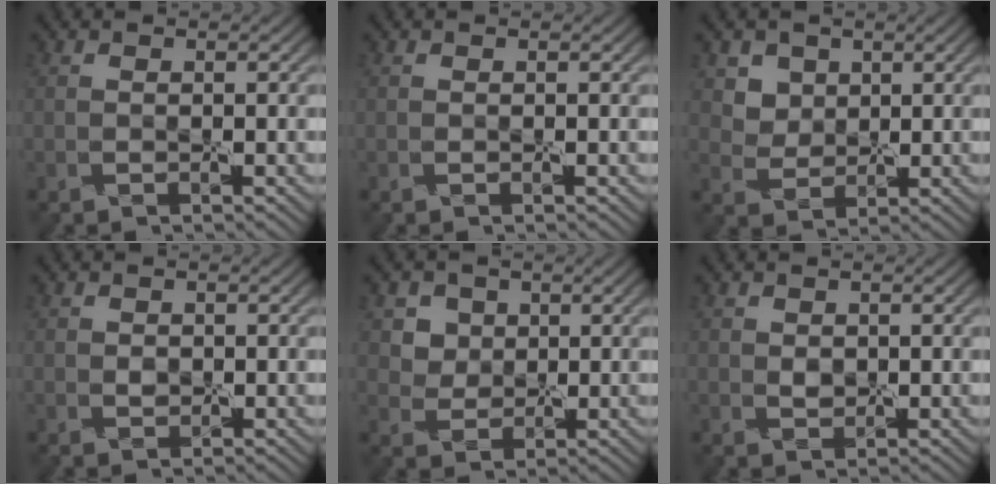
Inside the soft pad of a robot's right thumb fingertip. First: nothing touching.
{"total": 0.0}
{"total": 3.3, "force": [2.6, 2.0, -0.3], "torque": [-0.004, -0.007, 0.056]}
{"total": 0.7, "force": [0.1, 0.6, 0.2], "torque": [0.002, 0.002, 0.003]}
{"total": 4.0, "force": [2.7, 2.9, 0.2], "torque": [-0.018, 0.002, 0.050]}
{"total": 0.9, "force": [0.6, 0.7, 0.3], "torque": [0.002, 0.005, 0.013]}